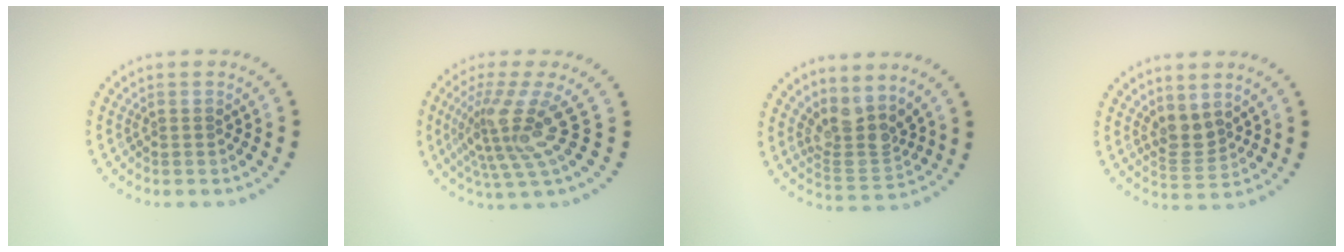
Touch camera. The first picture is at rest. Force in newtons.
{"total": 4.7, "press": 3.1, "slide": 3.6}
{"total": 3.6, "press": 2.7, "slide": 2.4}
{"total": 2.3, "press": 1.9, "slide": 1.3}